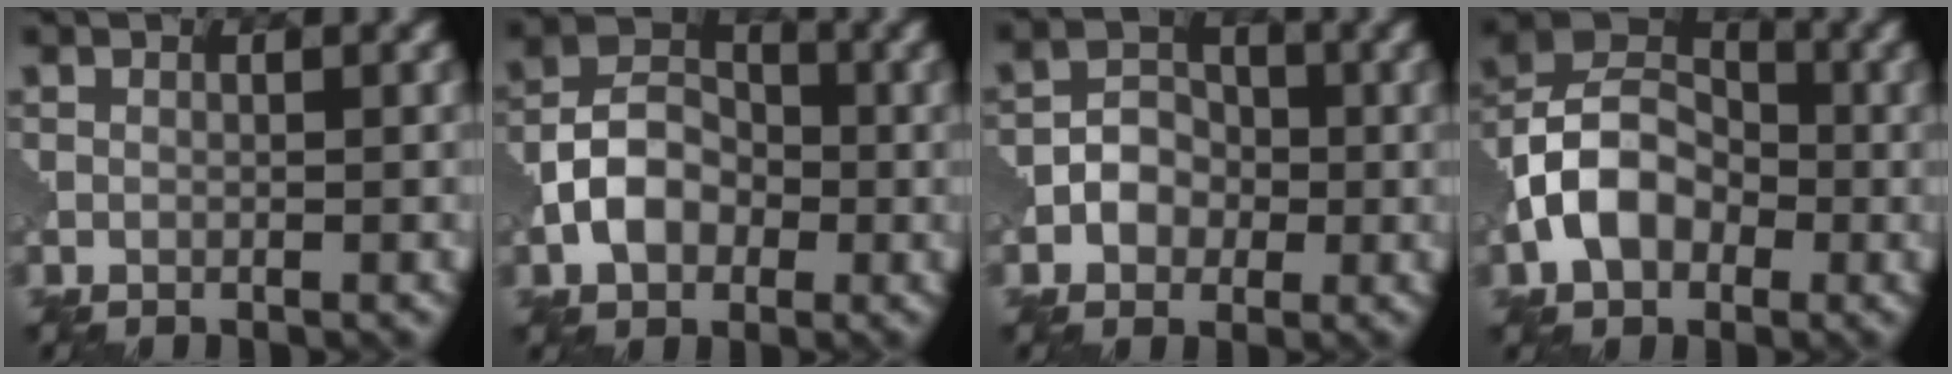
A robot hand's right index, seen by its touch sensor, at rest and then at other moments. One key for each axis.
{"total": 5.2, "fx": -1.6, "fy": 3.7, "fz": 3.2, "tx": -0.054, "ty": 0.008, "tz": -0.036}
{"total": 3.0, "fx": -0.9, "fy": 2.5, "fz": 1.4, "tx": -0.017, "ty": 0.007, "tz": -0.020}
{"total": 7.1, "fx": -2.2, "fy": 5.1, "fz": 4.4, "tx": -0.080, "ty": 0.014, "tz": -0.056}